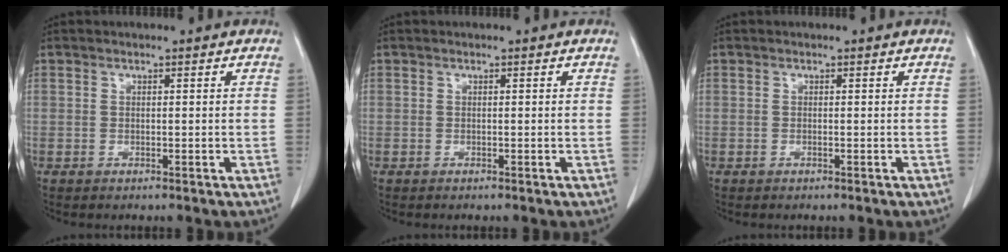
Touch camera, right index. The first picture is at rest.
{"total": 0.0}
{"total": 0.0}